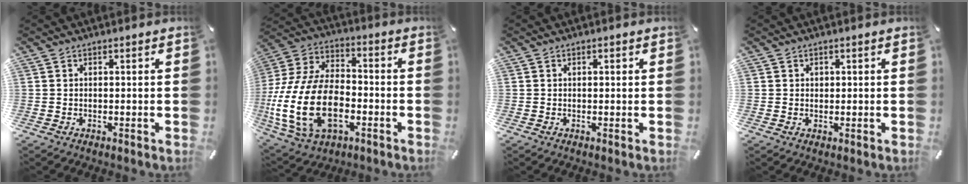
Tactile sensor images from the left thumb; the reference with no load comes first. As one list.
[{"total": 22.4, "force": [-6.0, 14.2, 16.3], "torque": [-0.363, 0.021, -0.102]}, {"total": 0.8, "force": [0.1, 0.4, 0.6], "torque": [-0.013, 0.003, 0.000]}, {"total": 1.2, "force": [0.2, 1.1, 0.3], "torque": [0.001, 0.001, 0.001]}]